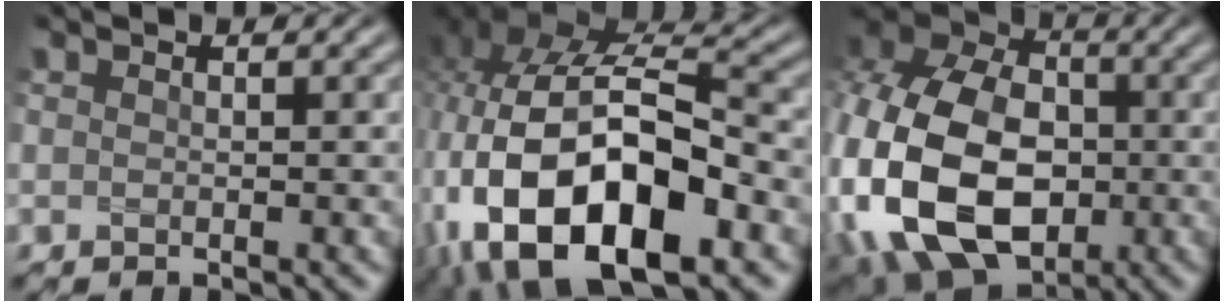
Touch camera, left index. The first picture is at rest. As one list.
[{"total": 17.2, "force": [-5.3, 9.8, 13.1], "torque": [-0.242, -0.021, -0.077]}, {"total": 19.8, "force": [-3.7, 14.7, 12.8], "torque": [-0.275, -0.035, -0.080]}]